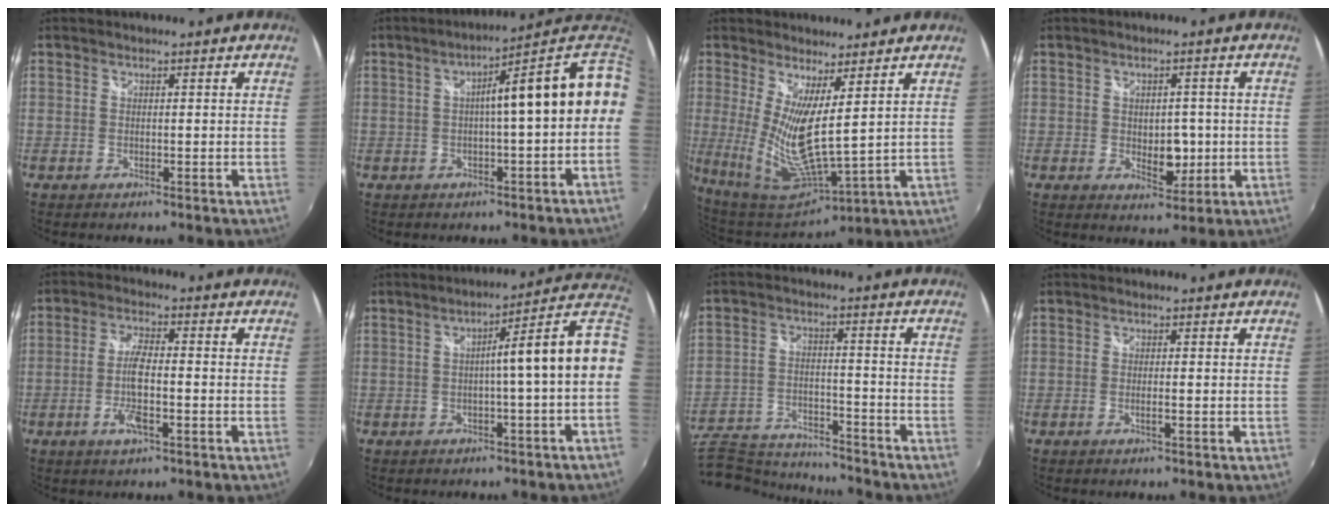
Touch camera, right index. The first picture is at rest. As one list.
[{"total": 12.4, "force": [0.8, 0.7, 12.3], "torque": [-0.149, 0.020, 0.013]}, {"total": 12.3, "force": [4.0, 3.1, 11.2], "torque": [-0.222, -0.025, 0.083]}, {"total": 5.0, "force": [-0.6, 3.4, 3.5], "torque": [-0.053, -0.009, -0.004]}, {"total": 6.3, "force": [-2.3, 1.3, 5.7], "torque": [-0.117, -0.003, -0.044]}, {"total": 10.6, "force": [-0.6, -0.7, 10.5], "torque": [-0.123, 0.021, -0.003]}, {"total": 17.4, "force": [-15.4, 5.3, 6.1], "torque": [-0.147, -0.014, -0.242]}, {"total": 0.9, "force": [-0.4, -0.2, 0.8], "torque": [-0.015, -0.002, -0.008]}]